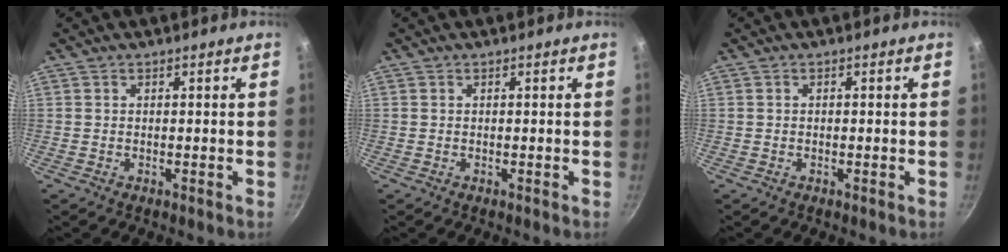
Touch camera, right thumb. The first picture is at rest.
{"total": 0.0}
{"total": 0.0}